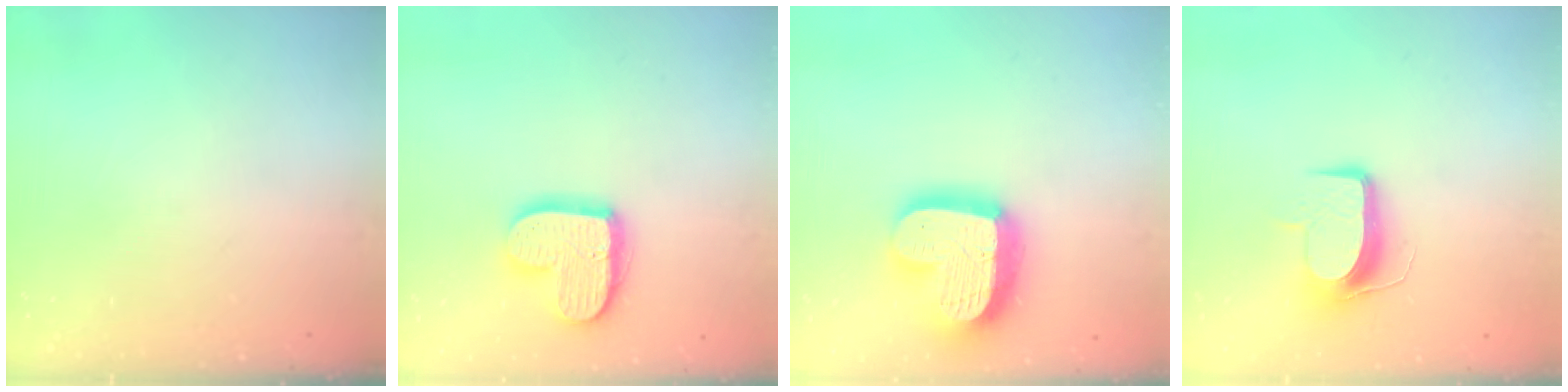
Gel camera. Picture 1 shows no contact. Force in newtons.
{"total": 14.4, "press": 14.3, "slide": 1.0}
{"total": 19.5, "press": 19.4, "slide": 1.7}
{"total": 9.8, "press": 9.8, "slide": 0.3}